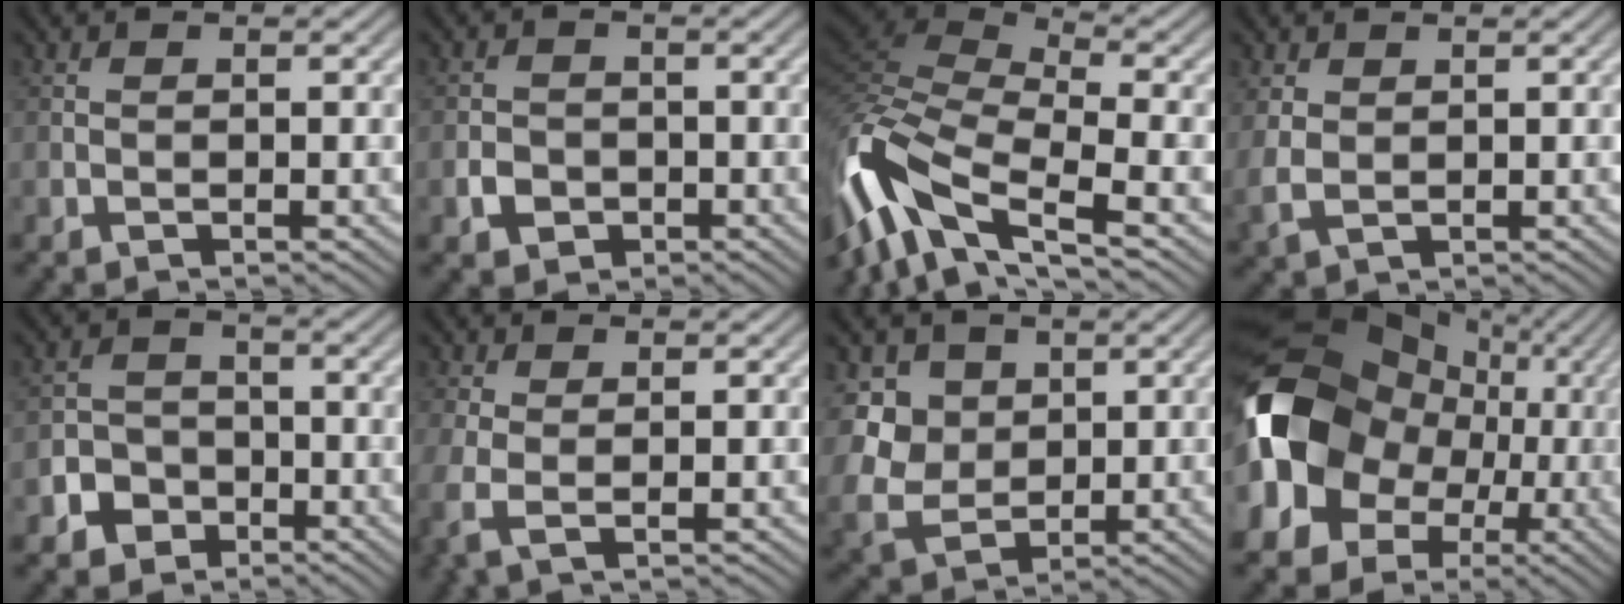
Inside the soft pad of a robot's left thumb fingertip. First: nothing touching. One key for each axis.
{"total": 2.6, "fx": -1.0, "fy": 2.2, "fz": 1.0, "tx": -0.015, "ty": -0.004, "tz": -0.022}
{"total": 14.5, "fx": -6.3, "fy": 5.5, "fz": 11.8, "tx": -0.289, "ty": -0.001, "tz": -0.123}
{"total": 2.9, "fx": 1.0, "fy": 2.1, "fz": 1.8, "tx": -0.055, "ty": -0.003, "tz": 0.024}
{"total": 4.0, "fx": -2.2, "fy": 3.2, "fz": 1.1, "tx": -0.018, "ty": 0.001, "tz": -0.047}
{"total": 2.7, "fx": 0.1, "fy": 1.1, "fz": 2.5, "tx": -0.077, "ty": -0.003, "tz": -0.004}
{"total": 8.3, "fx": 3.0, "fy": 6.5, "fz": 4.1, "tx": -0.148, "ty": 0.004, "tz": 0.055}
{"total": 19.0, "fx": -0.2, "fy": 15.3, "fz": 11.3, "tx": -0.256, "ty": -0.018, "tz": 0.007}